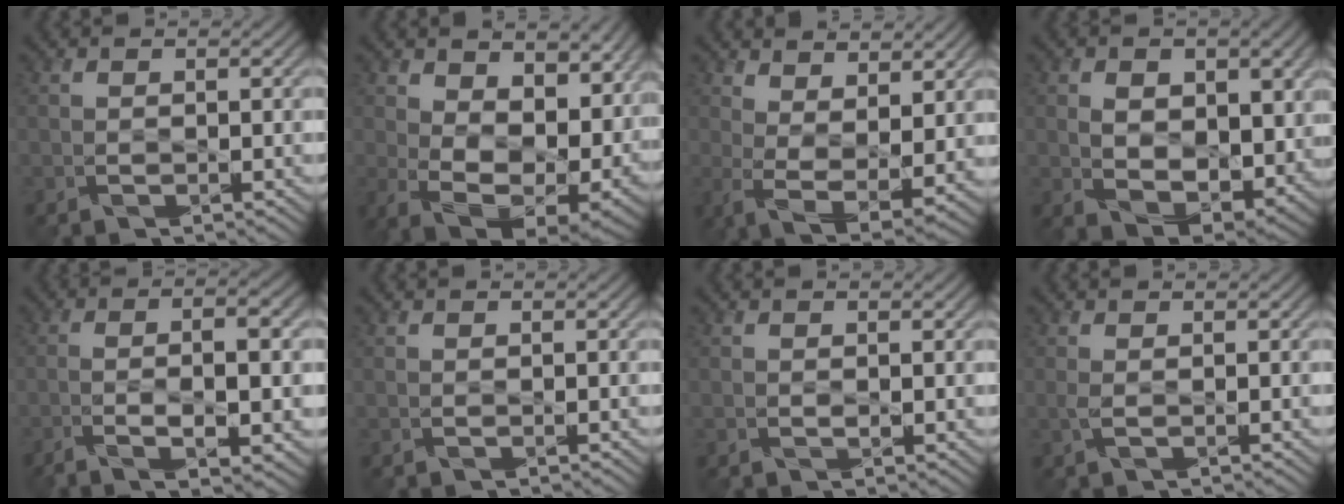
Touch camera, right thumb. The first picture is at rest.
{"total": 15.2, "force": [3.2, 9.7, 11.3], "torque": [-0.208, -0.031, 0.087]}
{"total": 7.0, "force": [3.4, 3.0, 5.4], "torque": [-0.120, -0.011, 0.063]}
{"total": 9.4, "force": [1.1, 6.2, 6.9], "torque": [-0.125, -0.017, 0.025]}
{"total": 8.5, "force": [-3.0, 2.2, 7.7], "torque": [-0.129, -0.006, -0.043]}
{"total": 0.0}
{"total": 0.8, "force": [0.1, 0.5, 0.7], "torque": [-0.012, -0.002, 0.000]}
{"total": 0.8, "force": [0.1, 0.2, 0.8], "torque": [-0.024, 0.000, -0.001]}